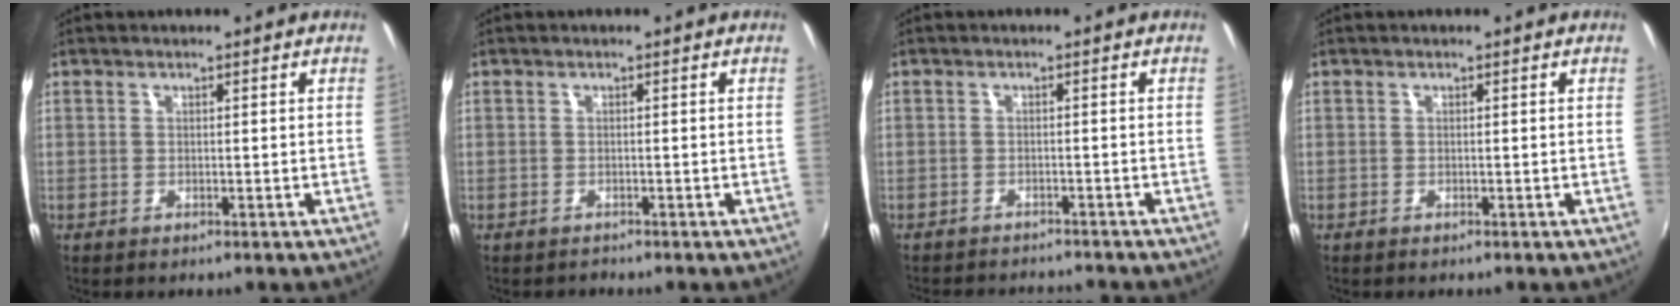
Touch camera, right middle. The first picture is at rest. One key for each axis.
{"total": 0.7, "fx": -0.7, "fy": 0.1, "fz": -0.2, "tx": 0.002, "ty": 0.002, "tz": -0.011}
{"total": 7.4, "fx": -6.9, "fy": 1.2, "fz": 2.2, "tx": -0.057, "ty": -0.012, "tz": -0.100}
{"total": 0.0}